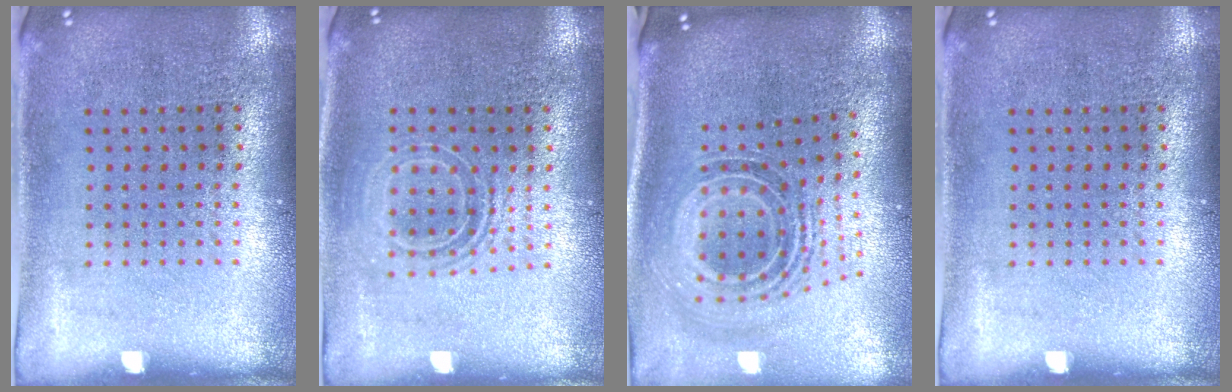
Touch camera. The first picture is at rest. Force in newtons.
{"total": 1.6, "press": 1.3, "slide": 0.9}
{"total": 1.6, "press": 1.2, "slide": 1.0}
{"total": 0.0}